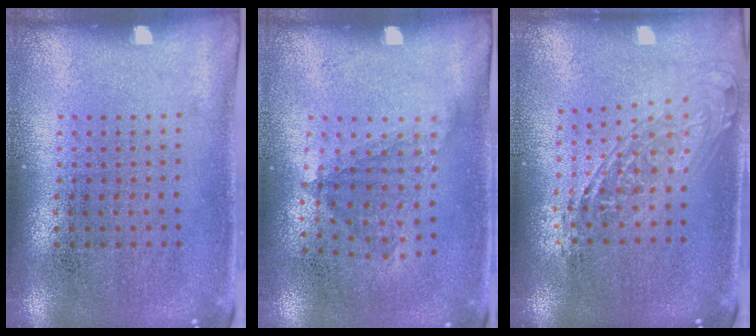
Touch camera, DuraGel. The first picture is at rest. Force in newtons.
{"total": 1.1, "press": 0.8, "slide": 0.7}
{"total": 1.7, "press": 1.4, "slide": 1.0}